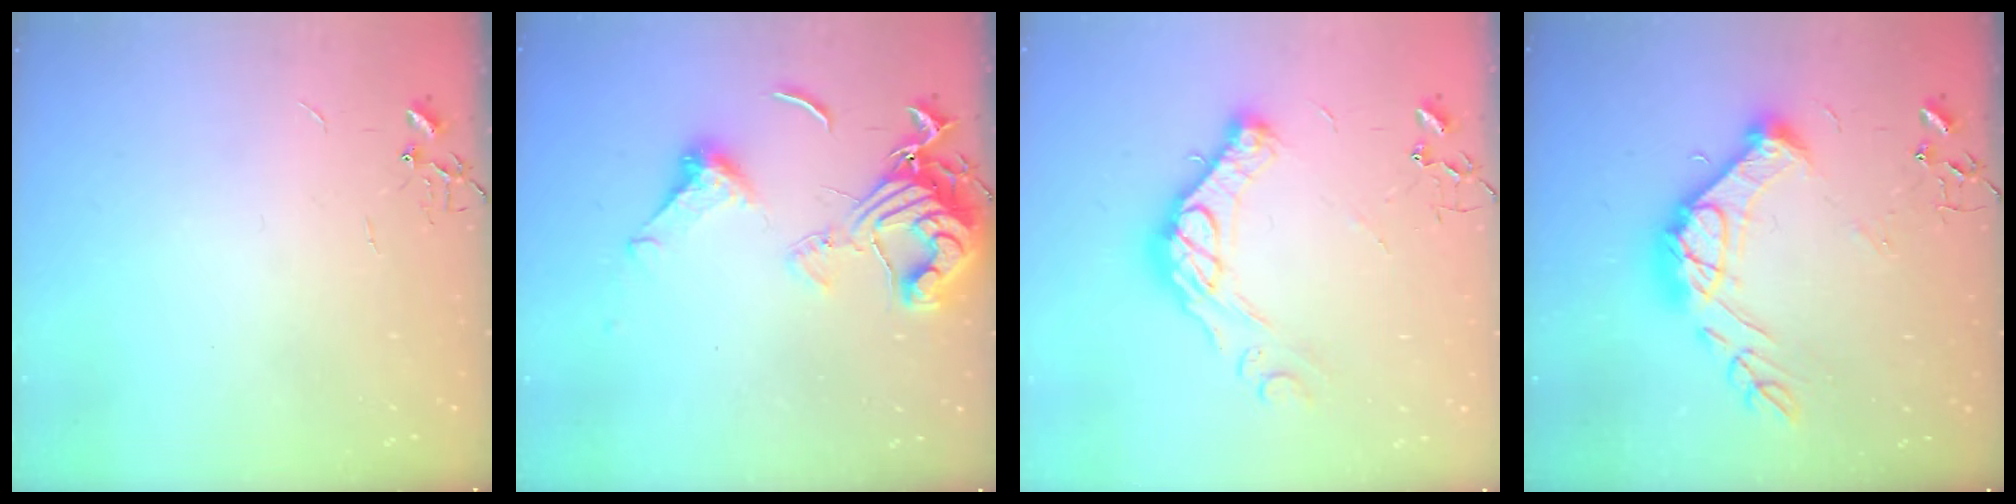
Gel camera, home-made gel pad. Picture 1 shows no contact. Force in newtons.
{"total": 15.7, "press": 15.6, "slide": 1.8}
{"total": 16.2, "press": 16.1, "slide": 1.0}
{"total": 18.1, "press": 18.0, "slide": 1.4}